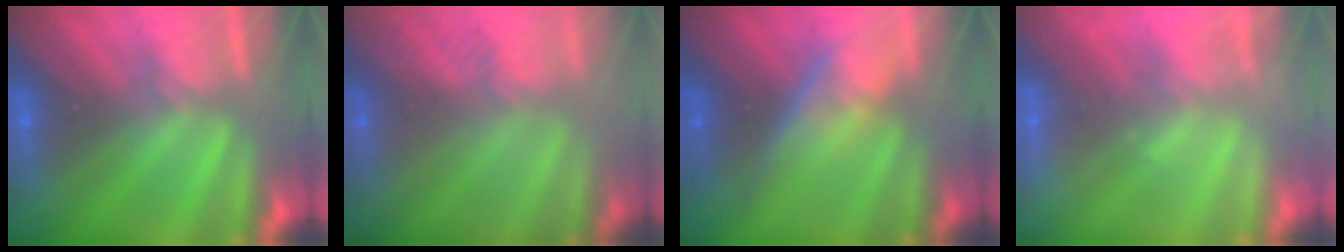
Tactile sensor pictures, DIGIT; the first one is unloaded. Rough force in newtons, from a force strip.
{"total": 2.8}
{"total": 2.7}
{"total": 2.2}